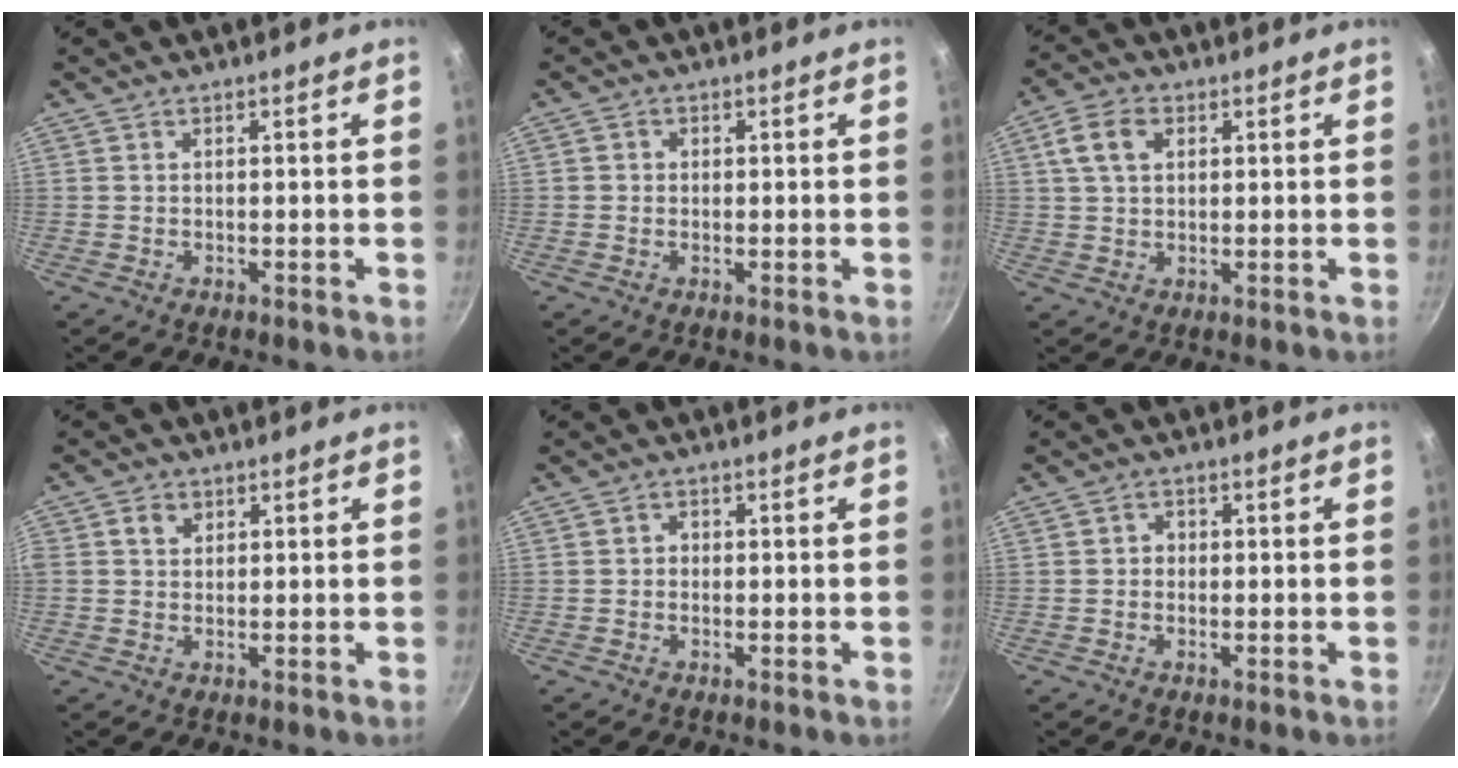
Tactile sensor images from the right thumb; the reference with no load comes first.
{"total": 1.3, "force": [0.0, 1.2, 0.3], "torque": [0.001, 0.001, -0.003]}
{"total": 6.4, "force": [2.0, 4.4, 4.1], "torque": [-0.069, 0.009, 0.034]}
{"total": 3.1, "force": [1.2, 2.5, 1.5], "torque": [-0.017, 0.002, 0.017]}
{"total": 1.3, "force": [-0.1, 1.2, 0.4], "torque": [-0.004, 0.004, -0.004]}
{"total": 1.8, "force": [0.0, 1.7, 0.6], "torque": [-0.002, 0.003, -0.004]}